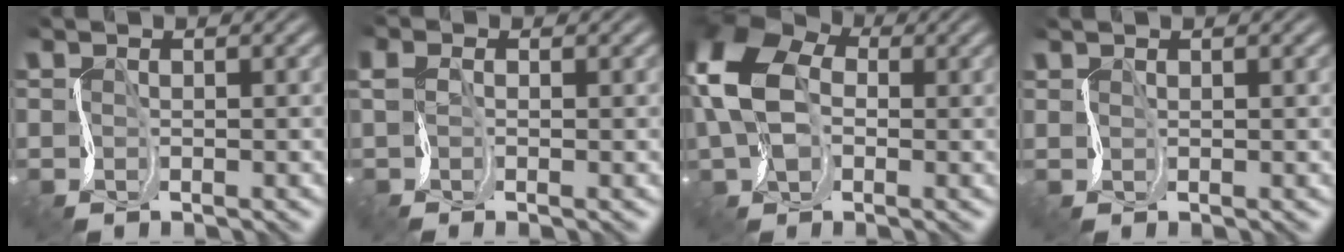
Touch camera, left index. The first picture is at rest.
{"total": 1.5, "force": [0.4, 0.6, 1.3], "torque": [-0.034, 0.014, 0.009]}
{"total": 10.0, "force": [0.9, 7.1, 7.1], "torque": [-0.156, 0.009, 0.007]}
{"total": 1.0, "force": [0.8, -0.2, 0.5], "torque": [-0.010, 0.009, 0.011]}